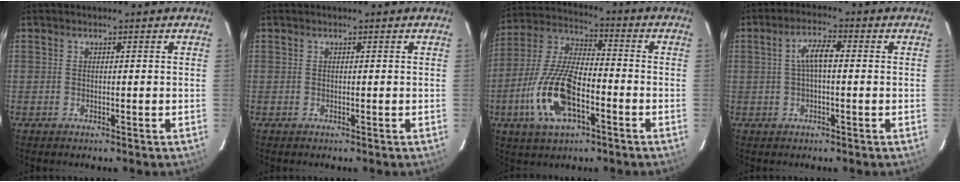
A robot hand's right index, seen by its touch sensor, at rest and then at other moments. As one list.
[{"total": 0.0}, {"total": 15.5, "force": [-5.9, 6.3, 12.8], "torque": [-0.281, -0.006, -0.111]}, {"total": 4.6, "force": [0.2, 1.3, 4.4], "torque": [-0.084, 0.012, 0.005]}]